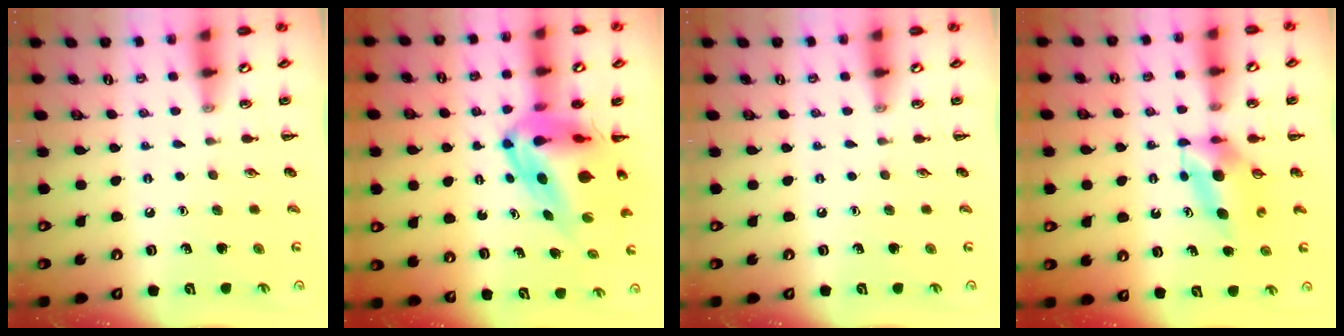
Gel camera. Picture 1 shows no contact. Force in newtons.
{"total": 10.6, "press": 10.0, "slide": 3.4}
{"total": 0.0}
{"total": 6.2, "press": 6.1, "slide": 0.8}